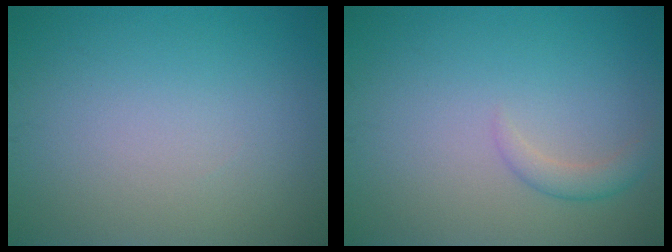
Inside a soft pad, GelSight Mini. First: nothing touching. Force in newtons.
{"total": 1.6, "press": 1.6, "slide": 0.0}